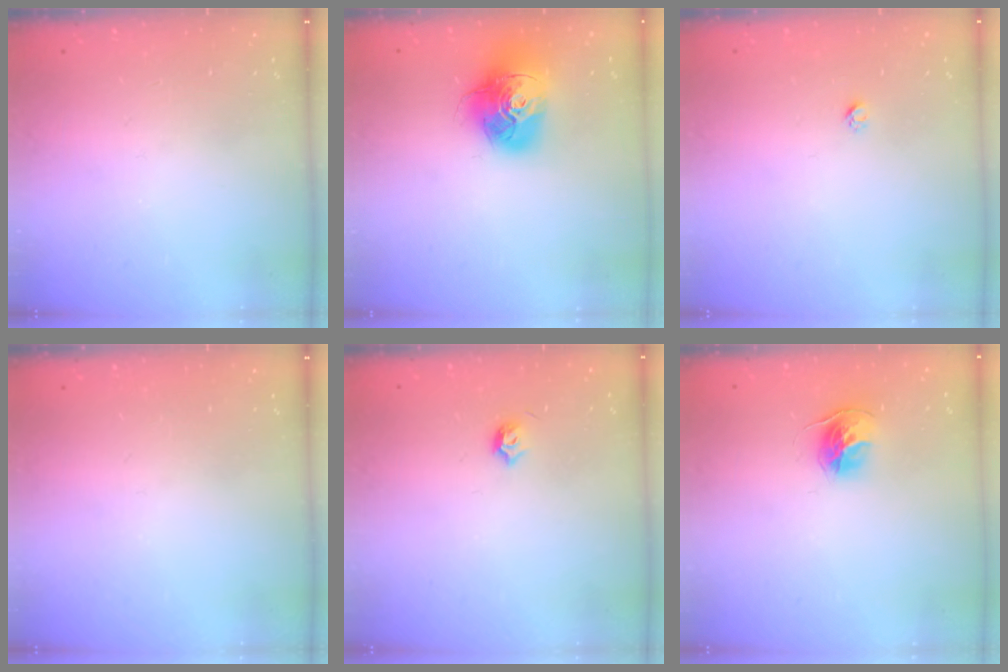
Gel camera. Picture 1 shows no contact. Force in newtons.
{"total": 16.4, "press": 16.4, "slide": 1.7}
{"total": 1.9, "press": 1.9, "slide": 0.1}
{"total": 0.0}
{"total": 3.7, "press": 3.6, "slide": 0.9}
{"total": 11.1, "press": 11.1, "slide": 0.9}